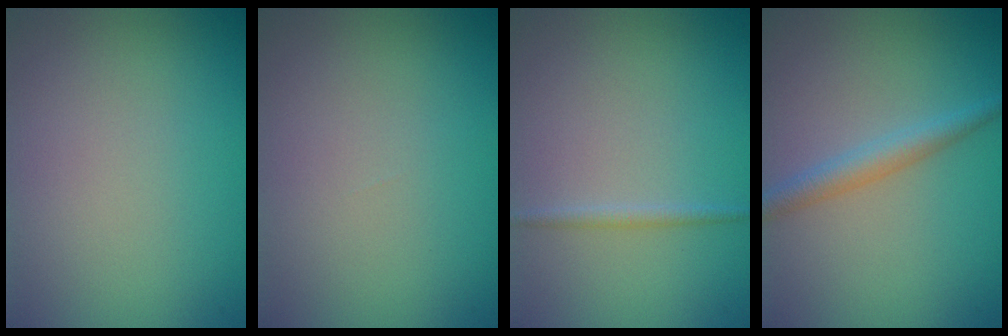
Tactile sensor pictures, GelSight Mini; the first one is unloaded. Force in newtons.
{"total": 0.0}
{"total": 0.9, "press": 0.9, "slide": 0.1}
{"total": 2.3, "press": 2.3, "slide": 0.0}